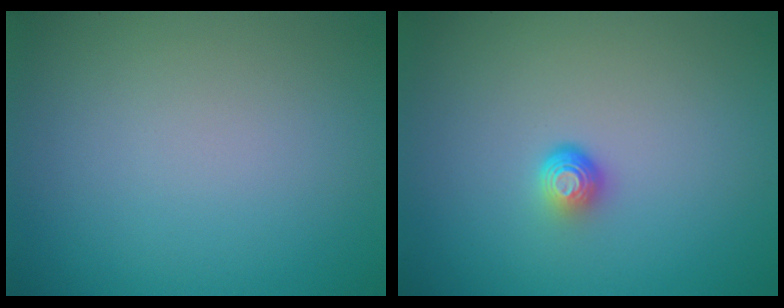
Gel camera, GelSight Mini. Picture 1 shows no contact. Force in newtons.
{"total": 1.7, "press": 1.1, "slide": 1.3}